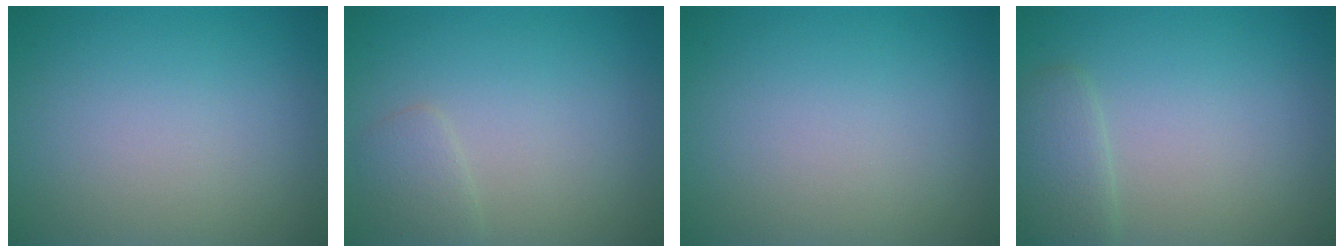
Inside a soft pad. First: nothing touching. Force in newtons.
{"total": 1.4, "press": 1.4, "slide": 0.1}
{"total": 0.0}
{"total": 2.1, "press": 2.0, "slide": 0.1}